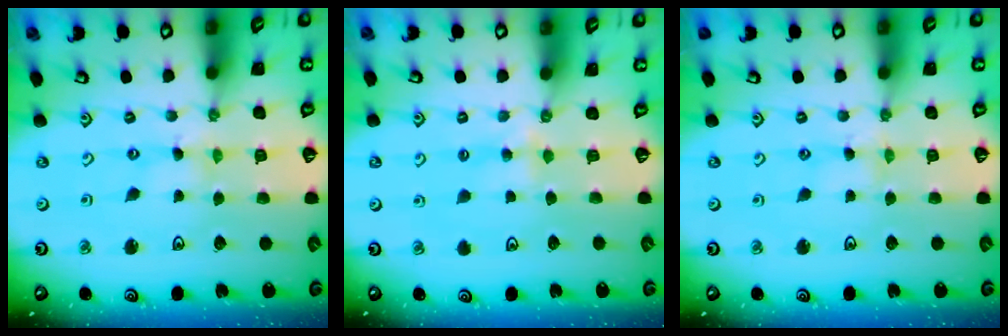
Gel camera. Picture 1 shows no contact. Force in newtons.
{"total": 3.0, "press": 2.9, "slide": 0.4}
{"total": 2.8, "press": 2.8, "slide": 0.4}